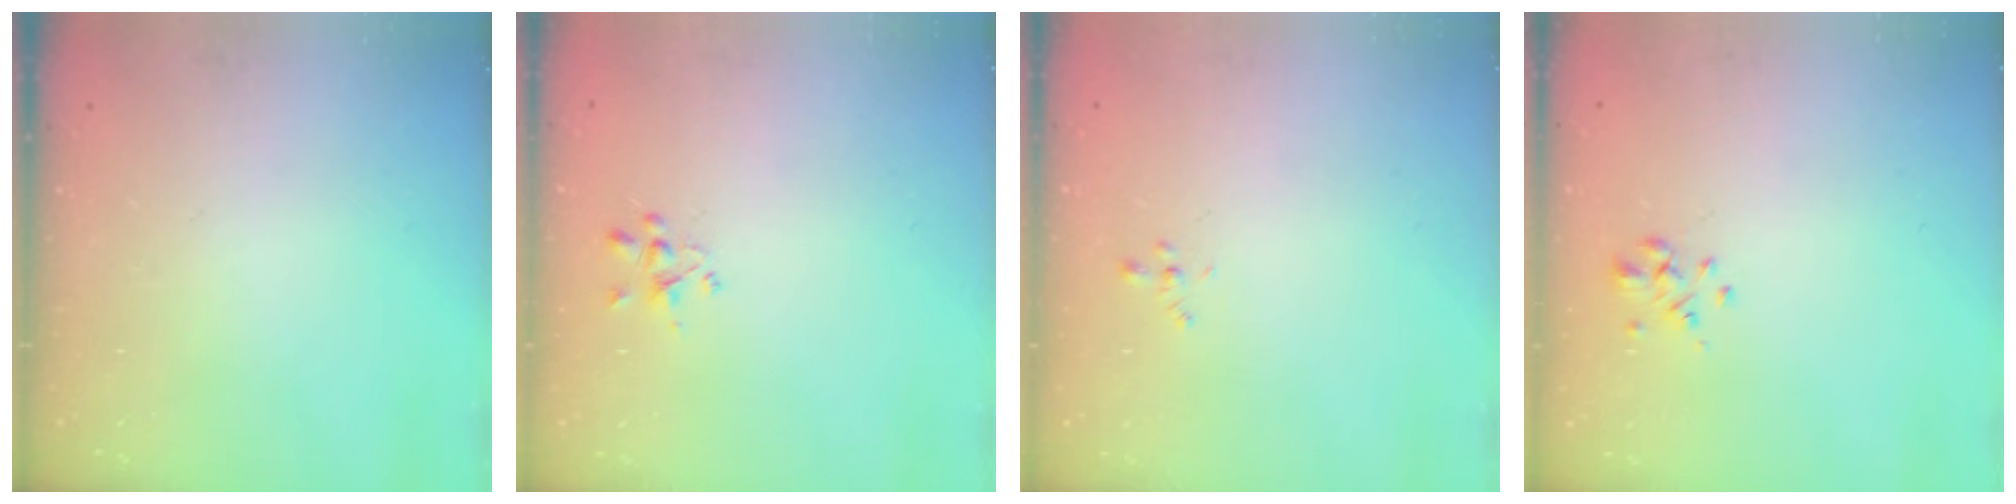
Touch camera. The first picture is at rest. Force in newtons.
{"total": 1.8, "press": 1.7, "slide": 0.7}
{"total": 0.7, "press": 0.6, "slide": 0.4}
{"total": 1.3, "press": 1.1, "slide": 0.6}